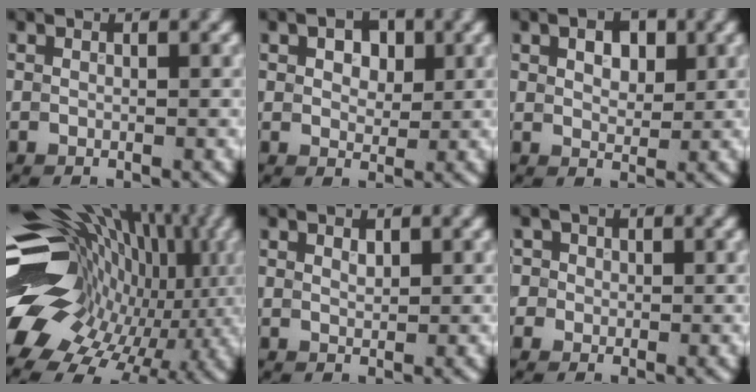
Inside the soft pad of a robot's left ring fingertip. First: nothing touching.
{"total": 3.7, "force": [1.6, 2.2, 2.5], "torque": [-0.033, 0.008, 0.016]}
{"total": 3.0, "force": [1.3, 1.8, 2.0], "torque": [-0.033, 0.002, 0.021]}
{"total": 19.9, "force": [-0.7, 14.6, 13.6], "torque": [-0.231, 0.014, -0.006]}
{"total": 0.9, "force": [0.6, 0.4, 0.5], "torque": [-0.011, 0.000, 0.011]}
{"total": 2.9, "force": [1.2, 2.5, 0.9], "torque": [-0.002, 0.008, 0.007]}